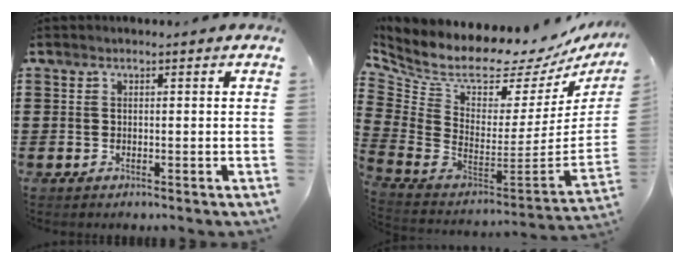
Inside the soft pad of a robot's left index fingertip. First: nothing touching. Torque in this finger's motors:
{"motor_torque": [2.14, 0.00, 0.24, 0.21]}